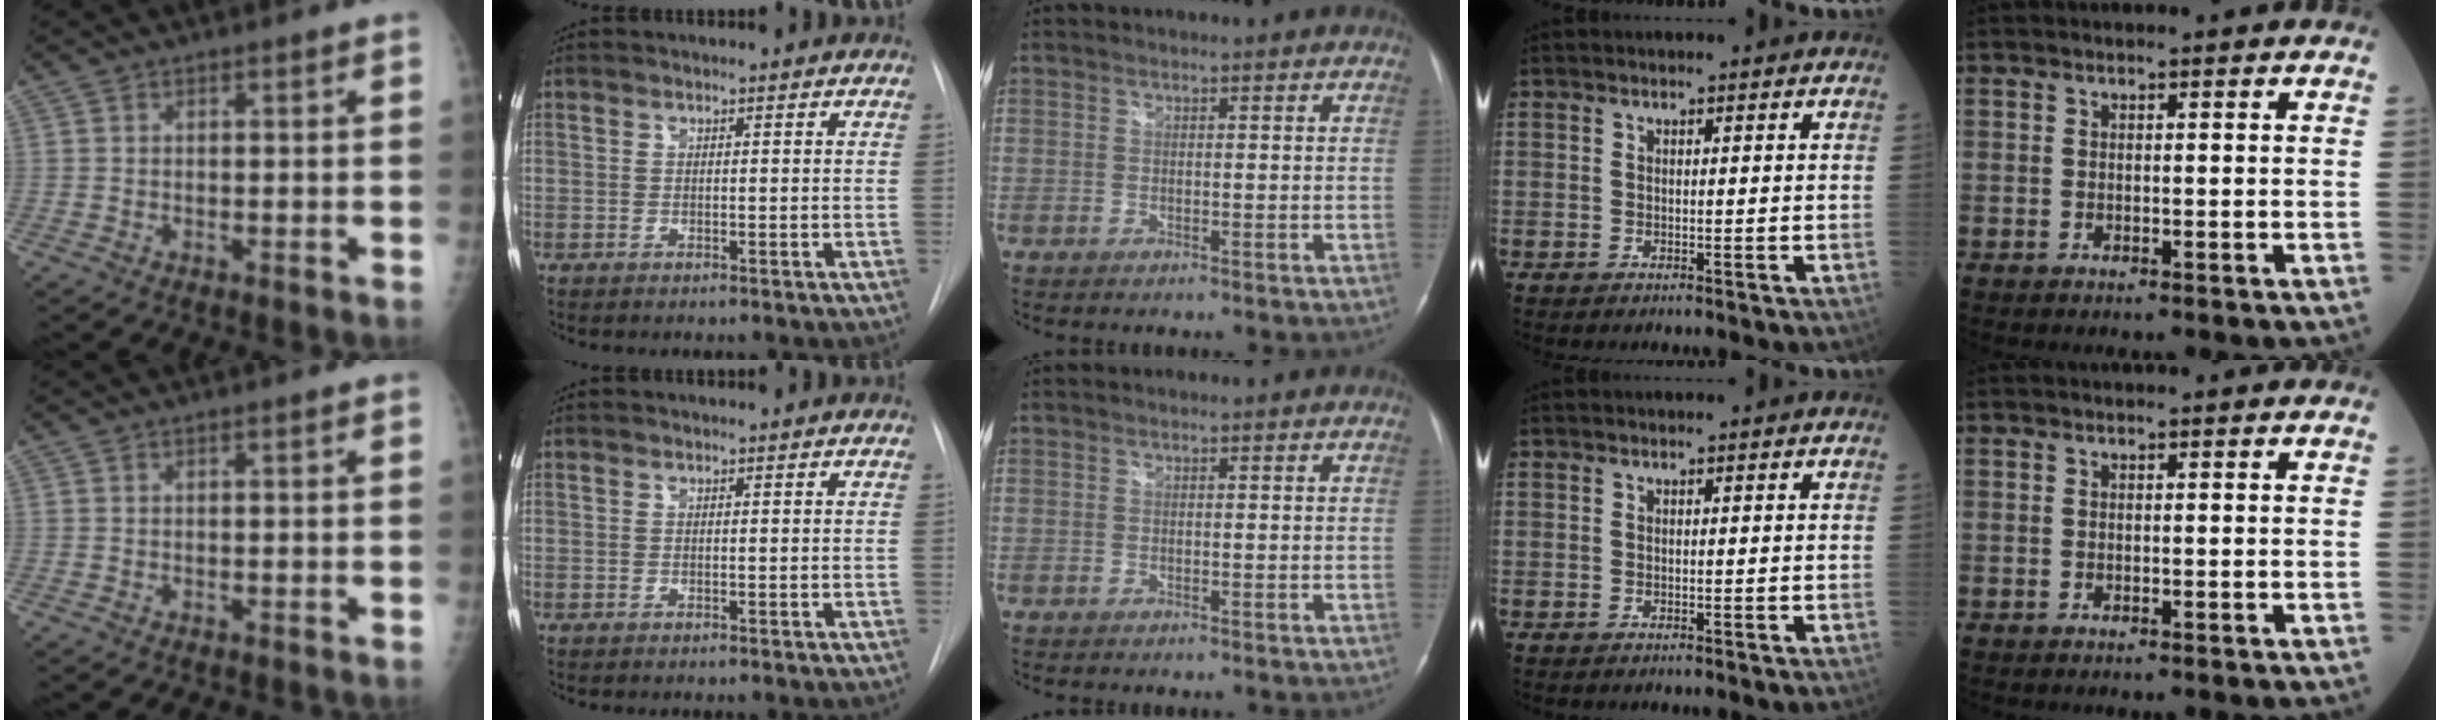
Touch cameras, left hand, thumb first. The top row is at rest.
{}